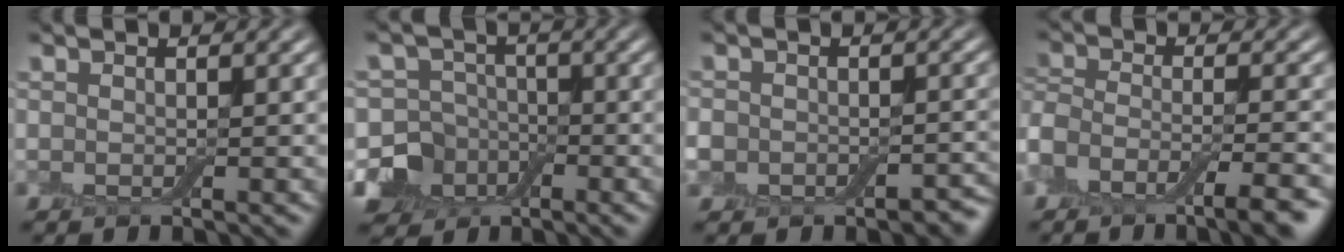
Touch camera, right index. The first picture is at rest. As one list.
[{"total": 7.7, "force": [-3.1, 6.8, 2.0], "torque": [-0.022, -0.003, -0.083]}, {"total": 5.5, "force": [-3.2, 4.0, 2.1], "torque": [-0.023, -0.009, -0.052]}, {"total": 6.5, "force": [-4.3, 2.0, 4.5], "torque": [-0.078, -0.004, -0.083]}]